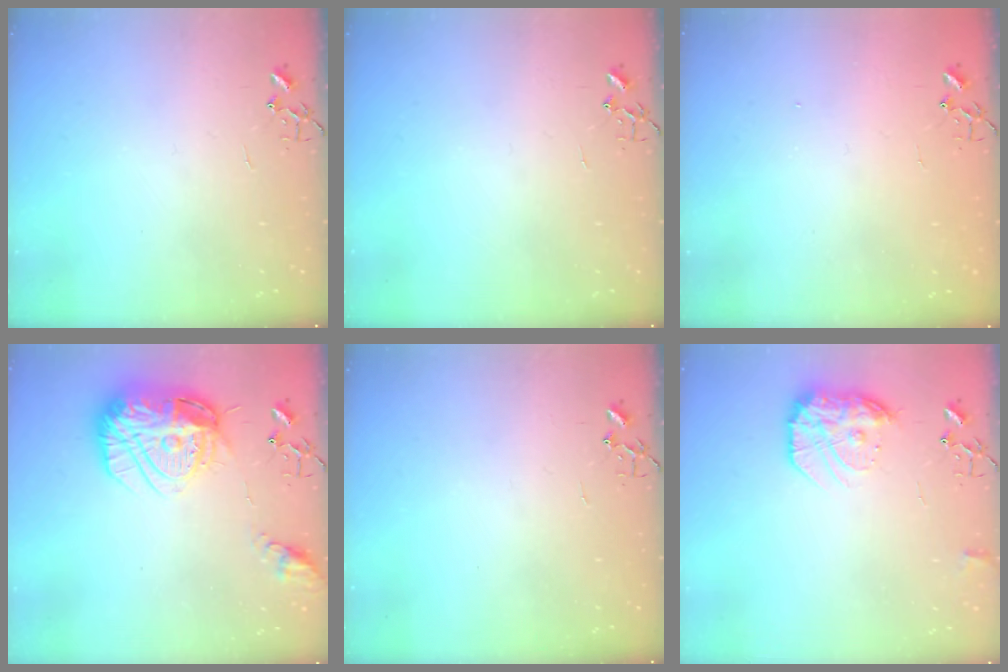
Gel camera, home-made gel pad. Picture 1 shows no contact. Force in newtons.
{"total": 0.0}
{"total": 1.4, "press": 1.4, "slide": 0.3}
{"total": 20.4, "press": 20.3, "slide": 1.7}
{"total": 0.0}
{"total": 14.4, "press": 14.3, "slide": 0.8}